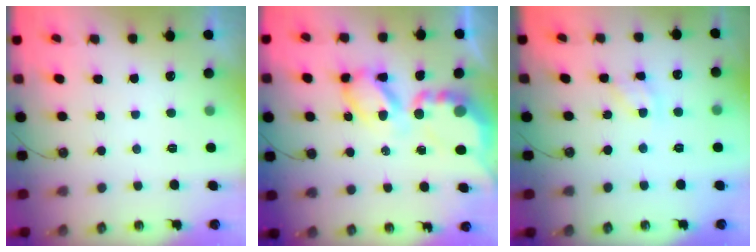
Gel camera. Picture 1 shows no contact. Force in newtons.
{"total": 13.0, "press": 12.9, "slide": 1.0}
{"total": 7.1, "press": 7.1, "slide": 0.1}